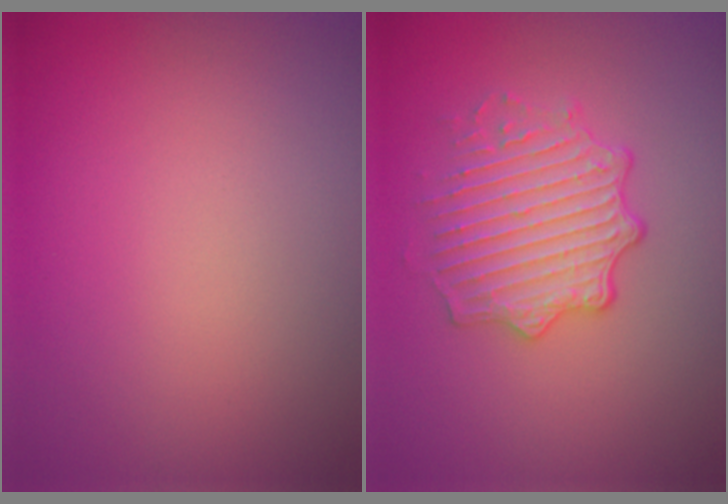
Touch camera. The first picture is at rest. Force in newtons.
{"total": 4.0, "press": 3.7, "slide": 1.6}